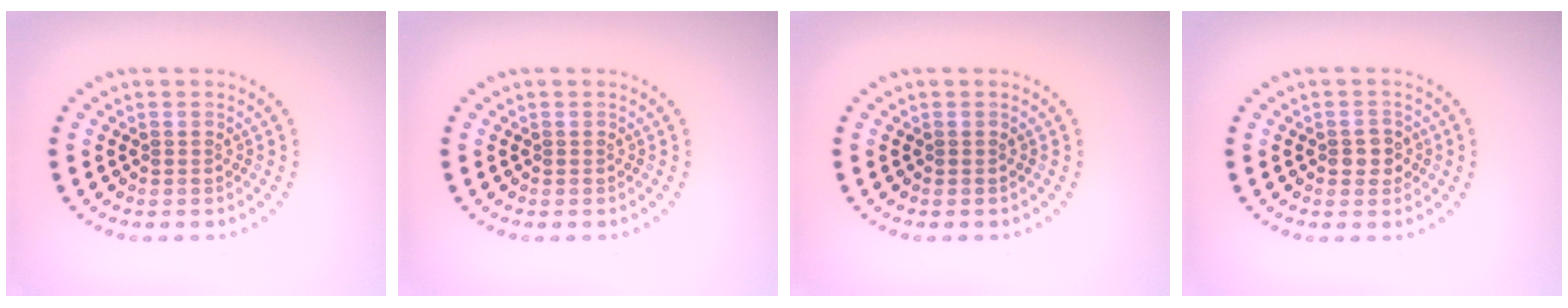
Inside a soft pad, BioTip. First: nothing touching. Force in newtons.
{"total": 0.0}
{"total": 0.0}
{"total": 1.8, "press": 1.8, "slide": 0.3}